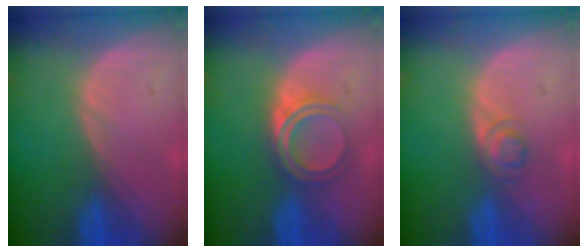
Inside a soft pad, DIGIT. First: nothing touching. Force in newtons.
{"total": 5.0, "press": 4.3, "slide": 2.6}
{"total": 2.2, "press": 2.2, "slide": 0.2}